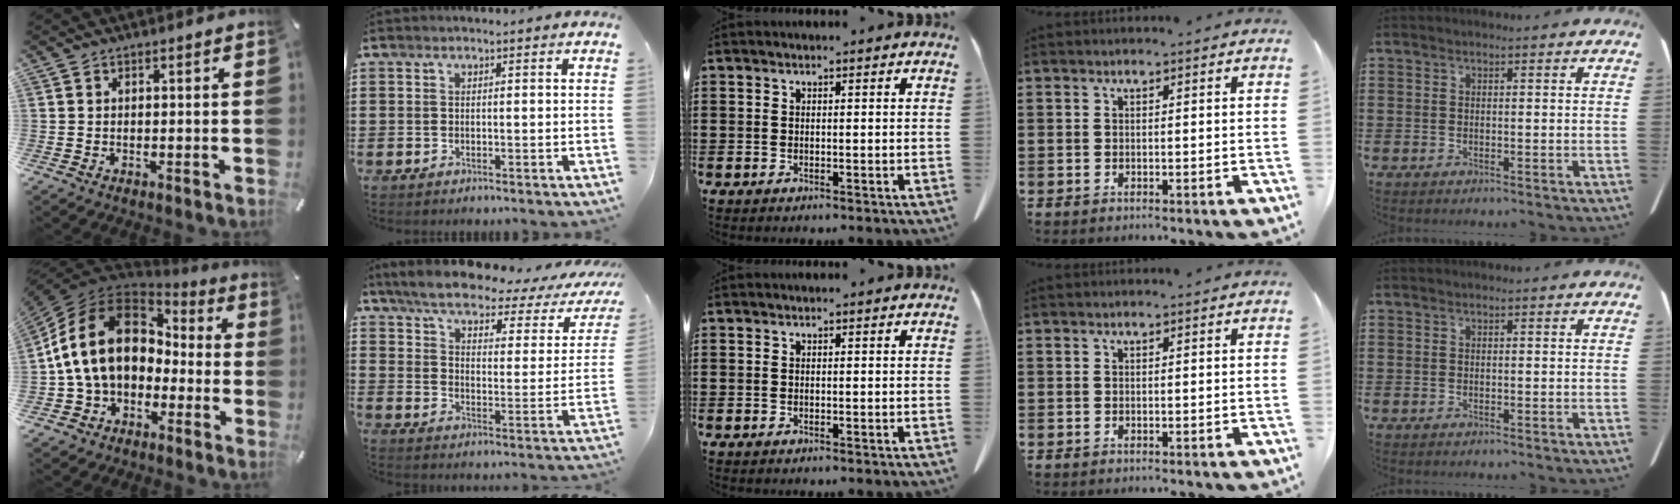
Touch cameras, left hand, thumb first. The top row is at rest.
{"thumb": {"total": 18.4, "force": [1.8, 14.0, 11.9], "torque": [-0.248, 0.015, 0.028]}, "index": {"total": 5.8, "force": [4.6, 1.1, 3.4], "torque": [-0.089, -0.025, 0.075]}}